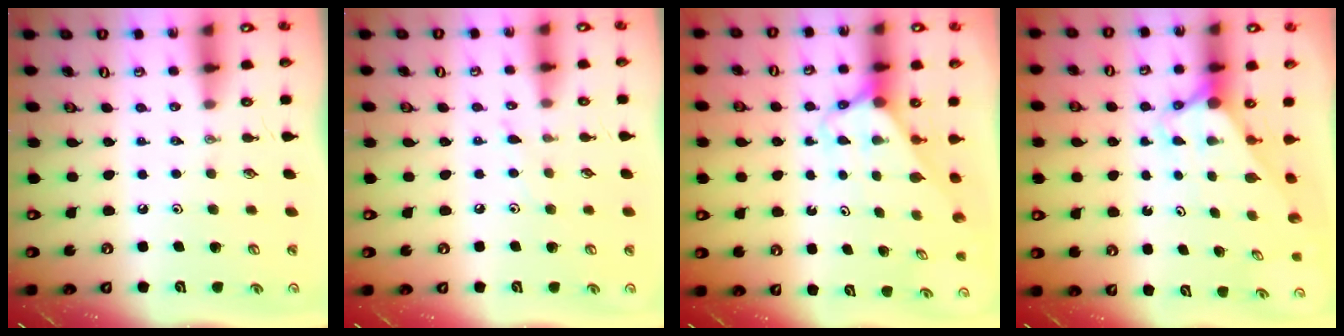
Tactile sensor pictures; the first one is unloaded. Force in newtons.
{"total": 5.1, "press": 5.1, "slide": 0.6}
{"total": 2.9, "press": 2.9, "slide": 0.2}
{"total": 2.7, "press": 2.7, "slide": 0.0}